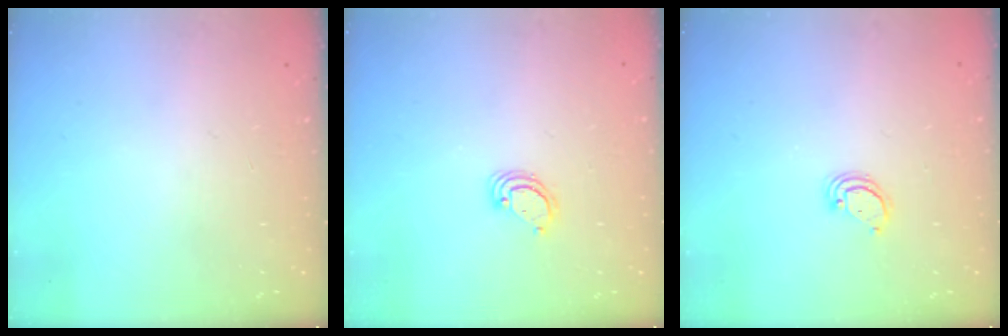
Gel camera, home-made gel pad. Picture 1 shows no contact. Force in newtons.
{"total": 4.1, "press": 4.1, "slide": 0.2}
{"total": 2.8, "press": 2.8, "slide": 0.2}